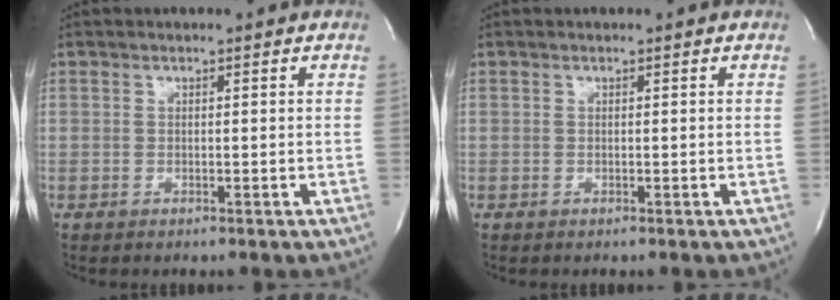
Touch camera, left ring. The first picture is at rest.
{"total": 0.0}